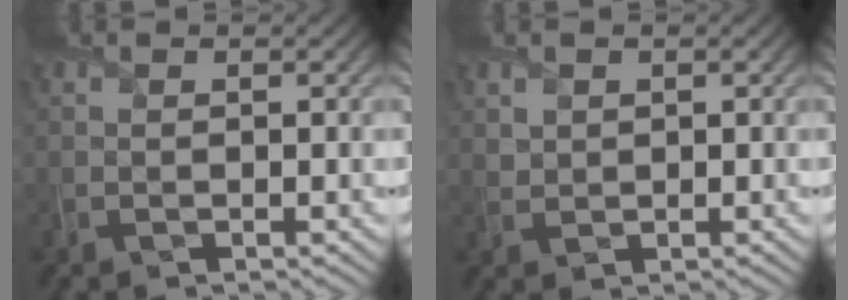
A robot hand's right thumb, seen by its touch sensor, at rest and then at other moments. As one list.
[{"total": 1.1, "force": [0.6, 0.8, 0.5], "torque": [-0.015, -0.003, 0.016]}]